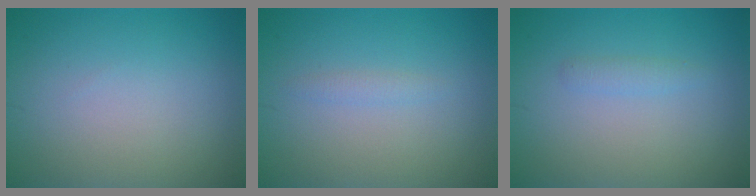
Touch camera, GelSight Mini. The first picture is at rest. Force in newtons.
{"total": 0.8, "press": 0.8, "slide": 0.1}
{"total": 0.9, "press": 0.9, "slide": 0.0}